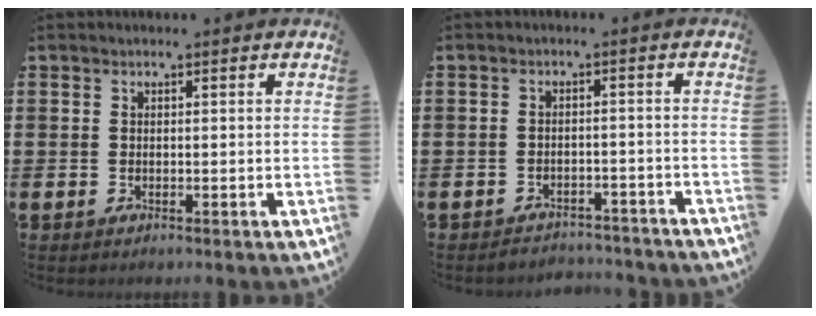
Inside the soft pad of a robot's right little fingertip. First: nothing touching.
{"total": 2.2, "force": [-2.2, 0.1, -0.2], "torque": [-0.004, 0.004, -0.048]}